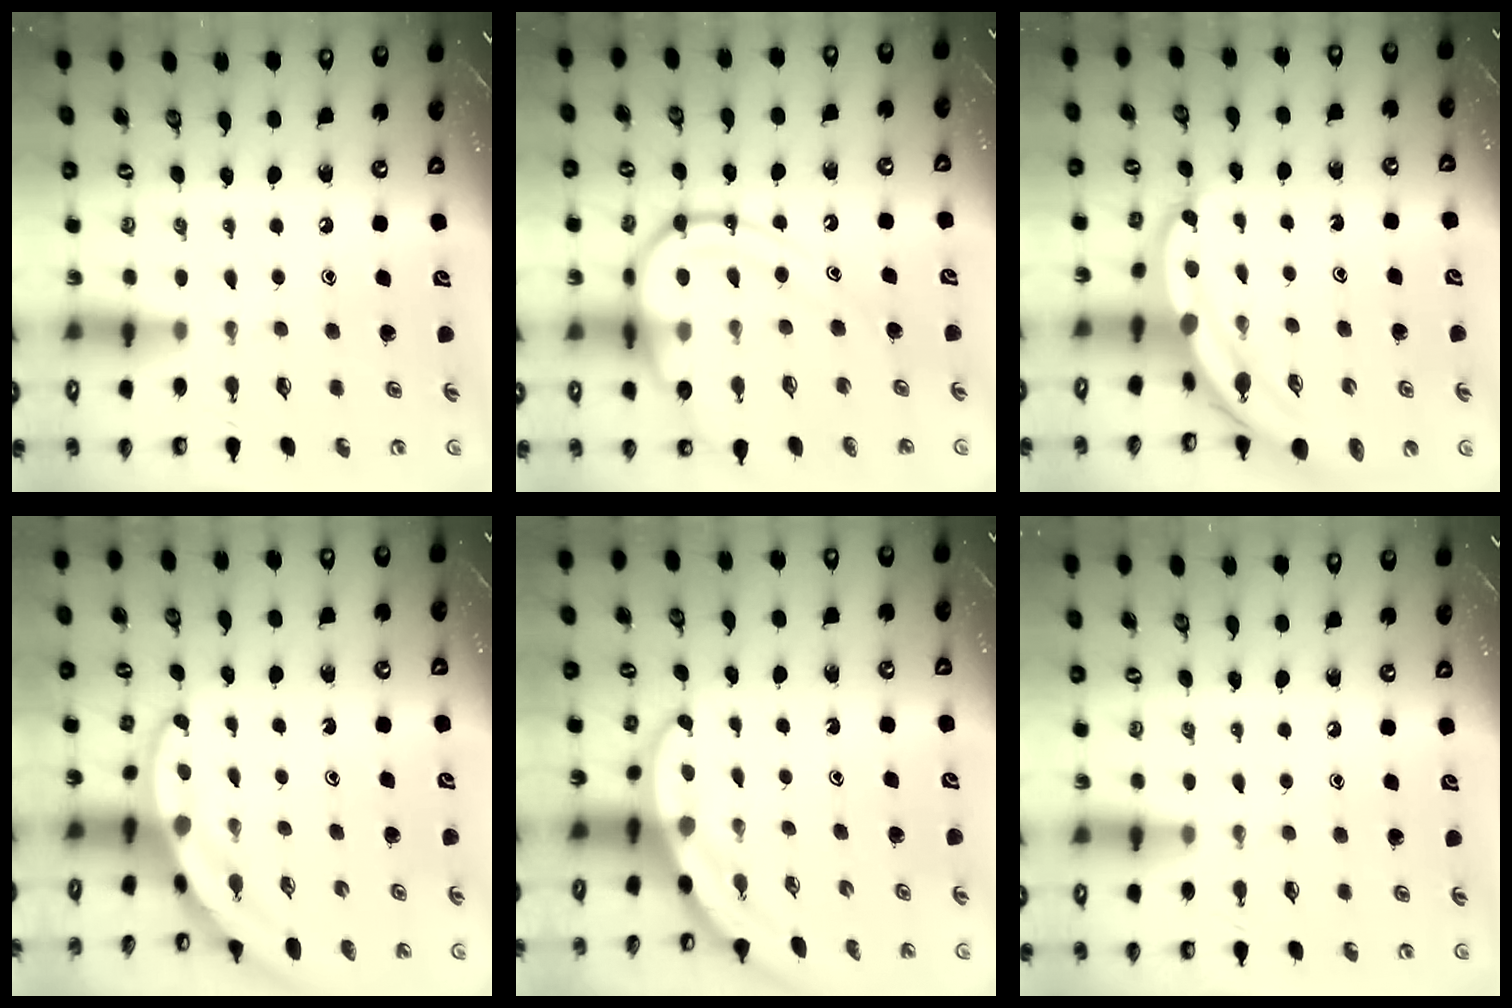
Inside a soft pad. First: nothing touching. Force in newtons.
{"total": 13.5, "press": 13.5, "slide": 0.8}
{"total": 5.6, "press": 5.6, "slide": 0.3}
{"total": 4.0, "press": 4.0, "slide": 0.2}
{"total": 3.2, "press": 3.2, "slide": 0.1}
{"total": 0.0}